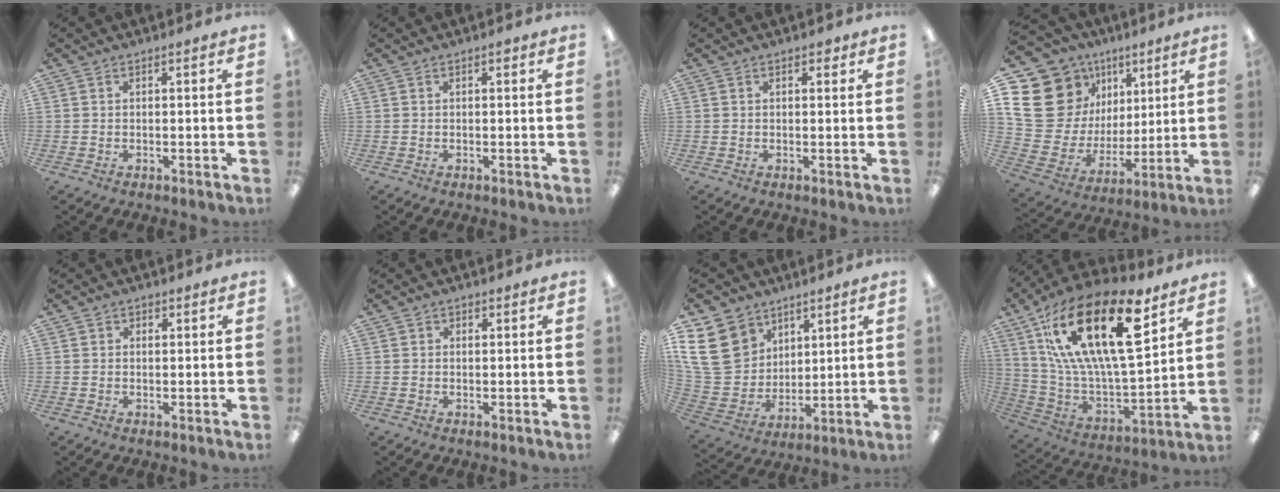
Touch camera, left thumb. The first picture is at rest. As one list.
[{"total": 0.6, "force": [0.3, 0.3, 0.3], "torque": [-0.007, 0.004, 0.004]}, {"total": 1.4, "force": [0.8, 0.9, 0.7], "torque": [-0.006, -0.001, 0.013]}, {"total": 21.1, "force": [8.3, 17.2, 9.0], "torque": [-0.176, -0.052, 0.177]}, {"total": 1.1, "force": [0.5, 1.0, 0.1], "torque": [0.007, 0.001, 0.006]}, {"total": 0.9, "force": [0.4, 0.9, 0.0], "torque": [0.008, 0.002, 0.004]}, {"total": 17.3, "force": [8.1, 13.6, 7.1], "torque": [-0.167, -0.035, 0.162]}, {"total": 28.3, "force": [14.1, 11.7, 21.6], "torque": [-0.398, -0.080, 0.241]}]